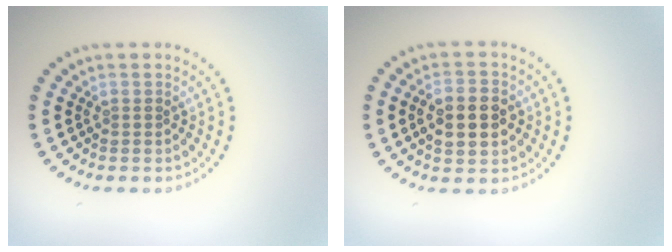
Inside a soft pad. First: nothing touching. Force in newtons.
{"total": 5.2, "press": 5.2, "slide": 0.2}